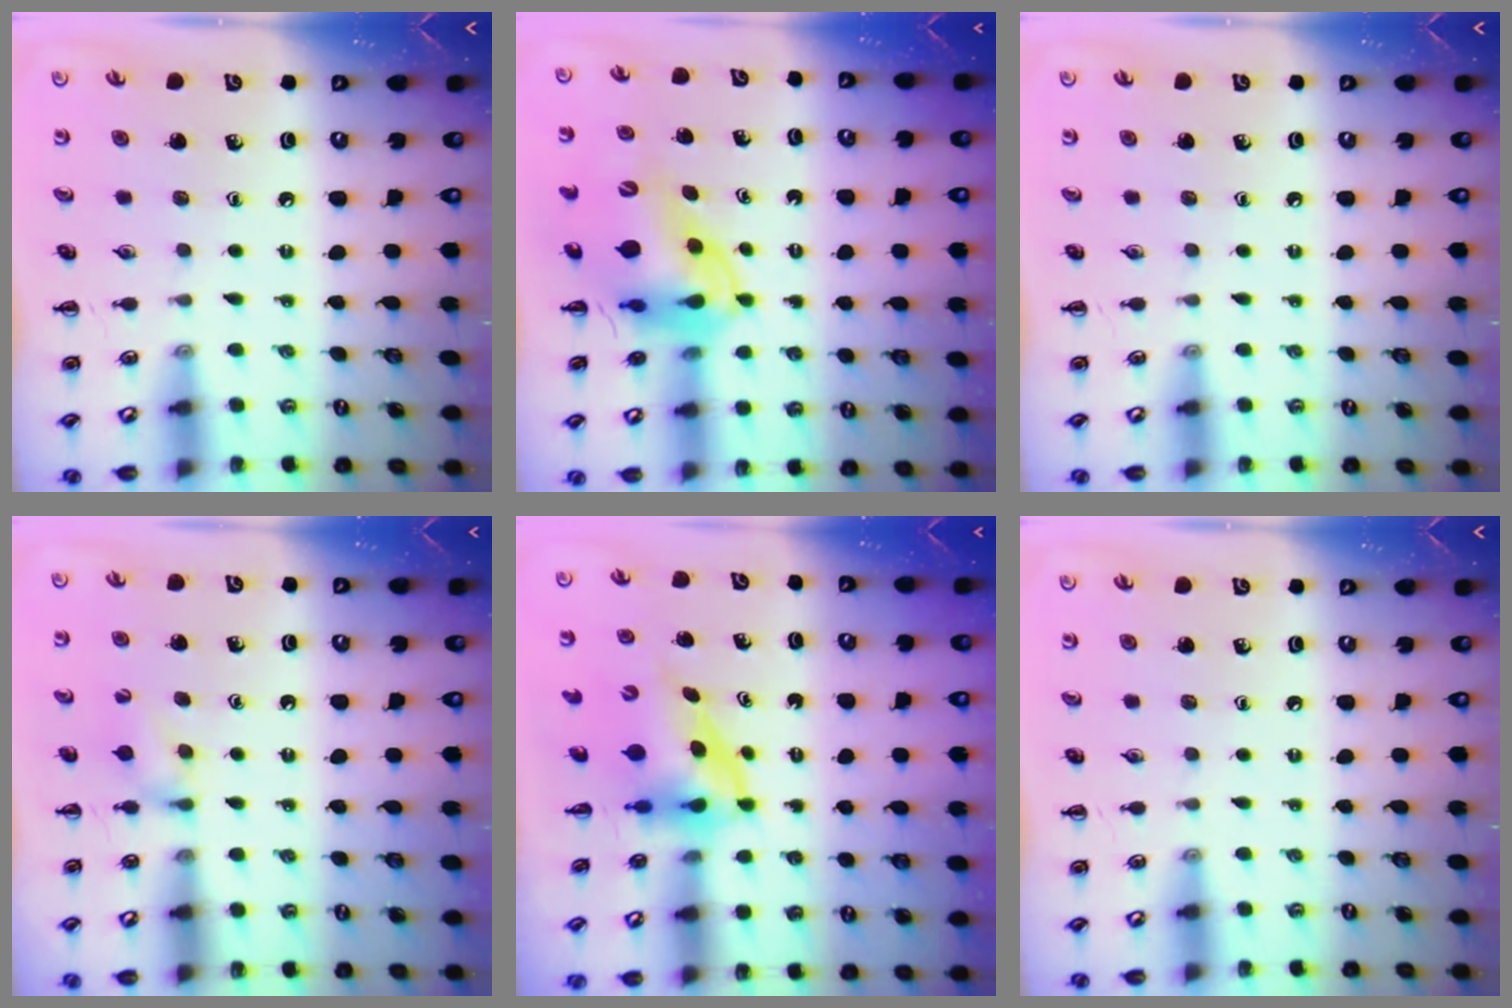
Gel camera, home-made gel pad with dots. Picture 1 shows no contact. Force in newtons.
{"total": 12.3, "press": 11.8, "slide": 3.4}
{"total": 0.0}
{"total": 5.4, "press": 5.1, "slide": 1.8}
{"total": 3.8, "press": 3.7, "slide": 0.6}
{"total": 0.0}